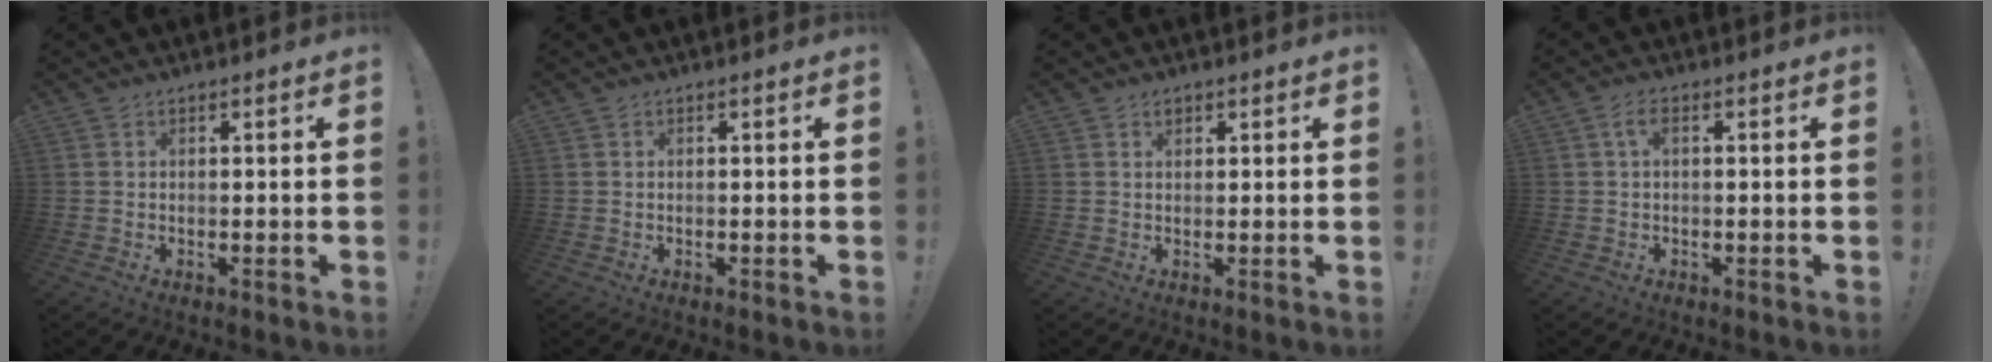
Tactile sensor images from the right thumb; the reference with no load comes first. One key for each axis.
{"total": 0.0}
{"total": 1.4, "fx": 0.9, "fy": 0.9, "fz": 0.4, "tx": 0.003, "ty": -0.002, "tz": 0.015}
{"total": 2.9, "fx": 0.7, "fy": 0.9, "fz": 2.7, "tx": -0.046, "ty": 0.004, "tz": 0.011}